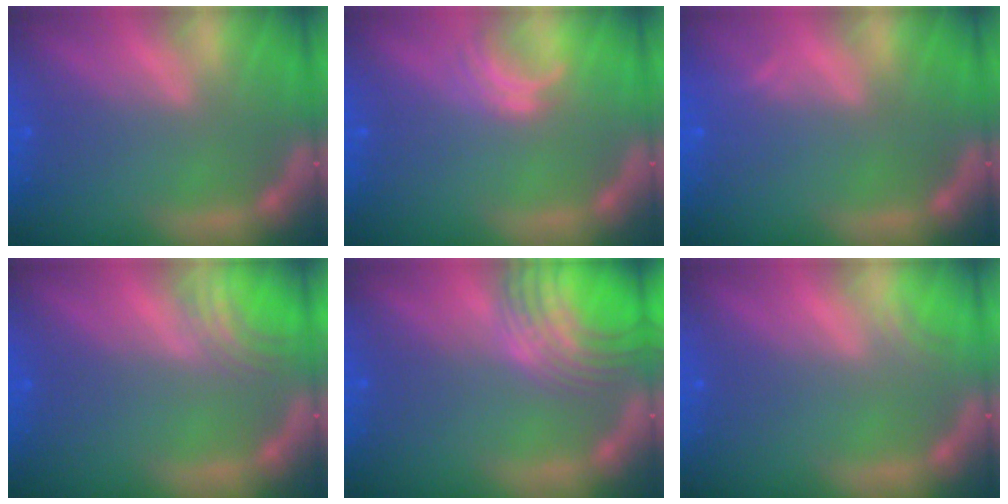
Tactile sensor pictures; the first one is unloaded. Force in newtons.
{"total": 2.0}
{"total": 0.9}
{"total": 3.0}
{"total": 9.1}
{"total": 0.9}